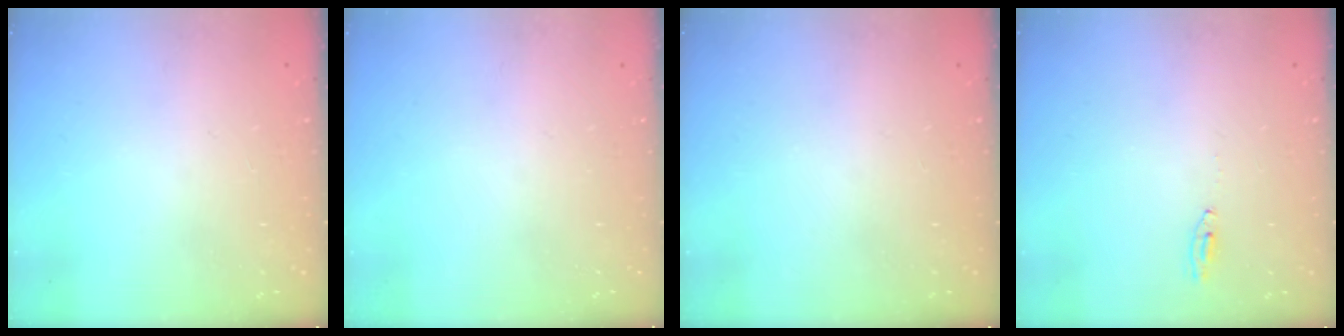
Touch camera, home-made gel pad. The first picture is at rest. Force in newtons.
{"total": 0.0}
{"total": 0.0}
{"total": 2.4, "press": 2.4, "slide": 0.2}